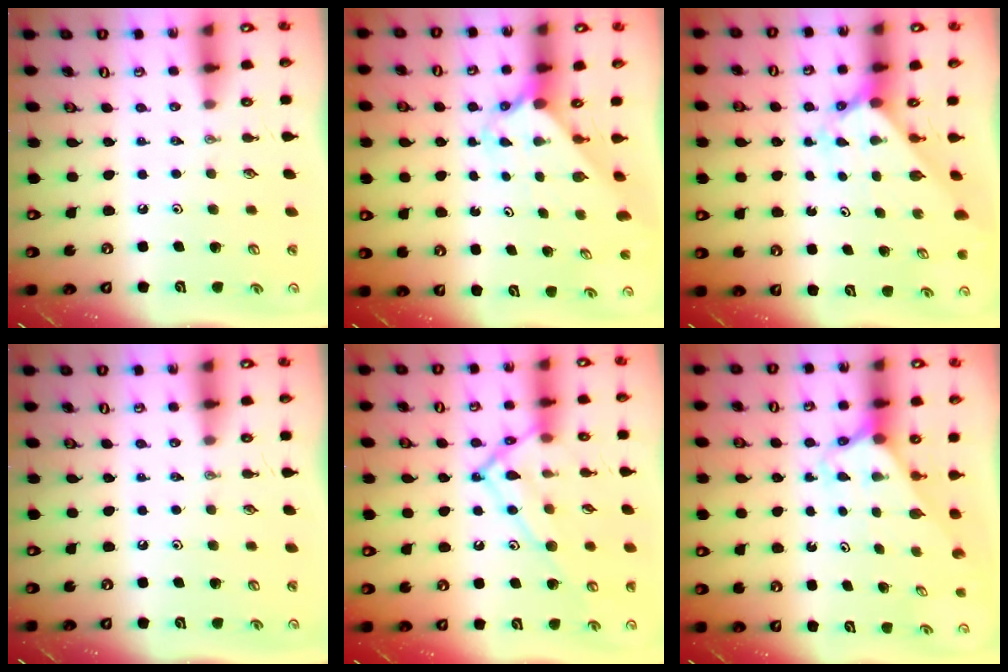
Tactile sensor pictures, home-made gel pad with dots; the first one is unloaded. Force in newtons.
{"total": 2.2, "press": 2.2, "slide": 0.2}
{"total": 1.8, "press": 1.8, "slide": 0.1}
{"total": 0.0}
{"total": 16.5, "press": 16.5, "slide": 1.3}
{"total": 2.4, "press": 2.4, "slide": 0.1}